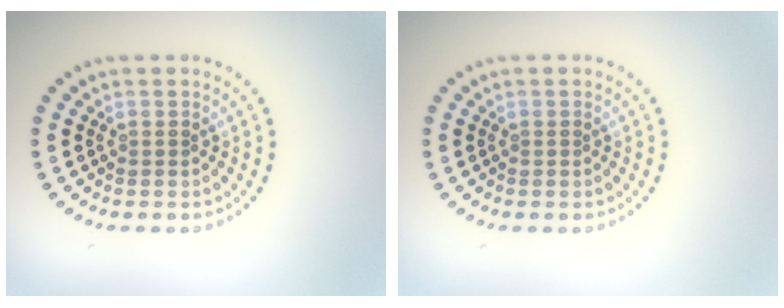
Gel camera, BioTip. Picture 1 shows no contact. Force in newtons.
{"total": 0.0}